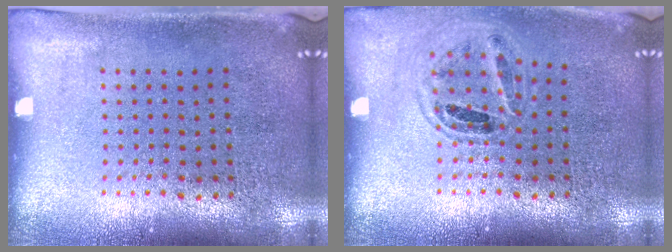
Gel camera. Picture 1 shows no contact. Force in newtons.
{"total": 1.0, "press": 1.0, "slide": 0.1}